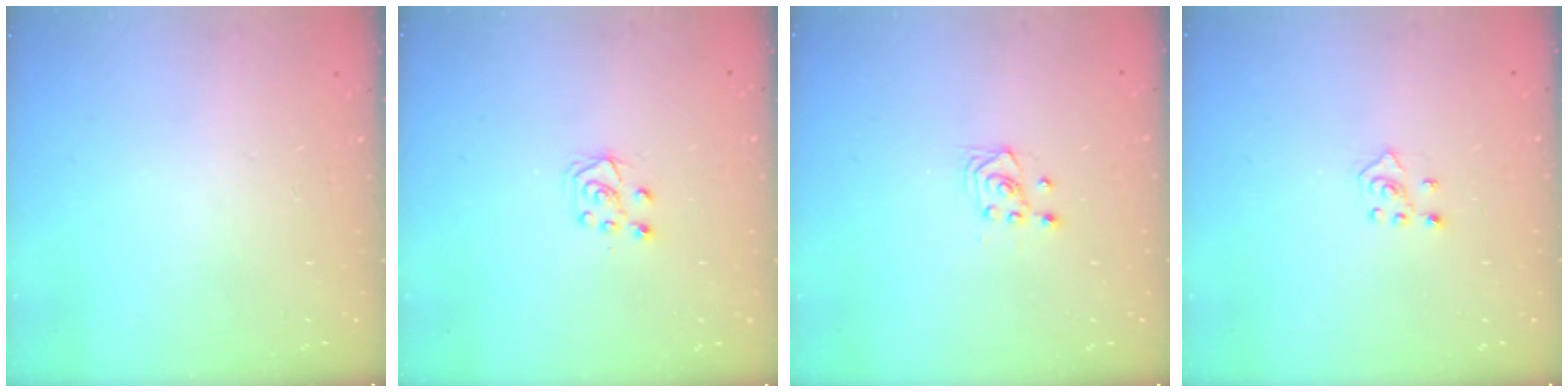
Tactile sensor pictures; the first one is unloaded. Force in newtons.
{"total": 5.8, "press": 5.8, "slide": 0.5}
{"total": 3.4, "press": 3.0, "slide": 1.5}
{"total": 3.9, "press": 3.8, "slide": 0.8}